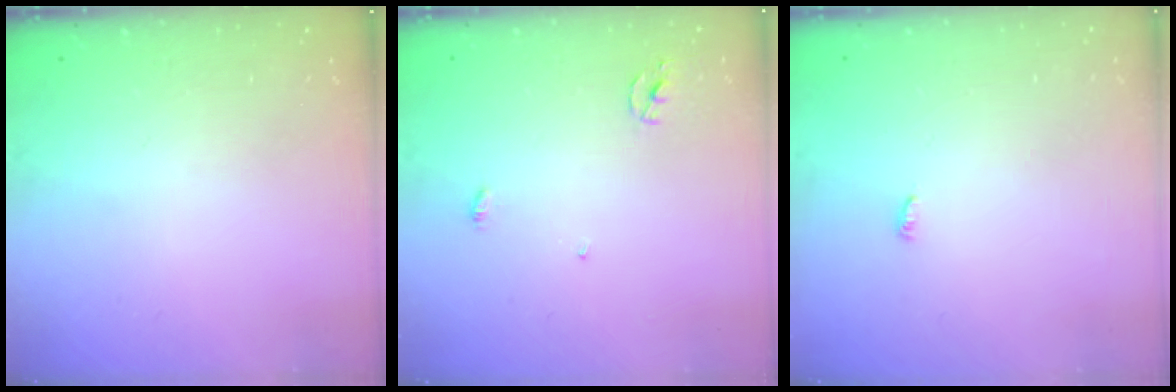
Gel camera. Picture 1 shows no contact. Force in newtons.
{"total": 2.5, "press": 2.5, "slide": 0.1}
{"total": 2.5, "press": 2.5, "slide": 0.2}